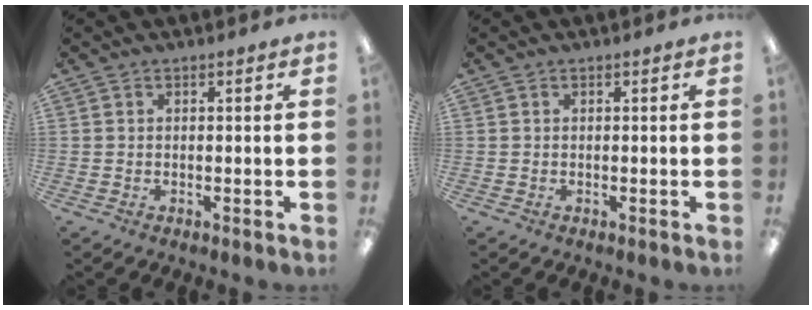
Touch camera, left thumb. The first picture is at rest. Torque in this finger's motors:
{"motor_torque": [-0.11, 0.00, -0.06, 0.03, 0.00]}